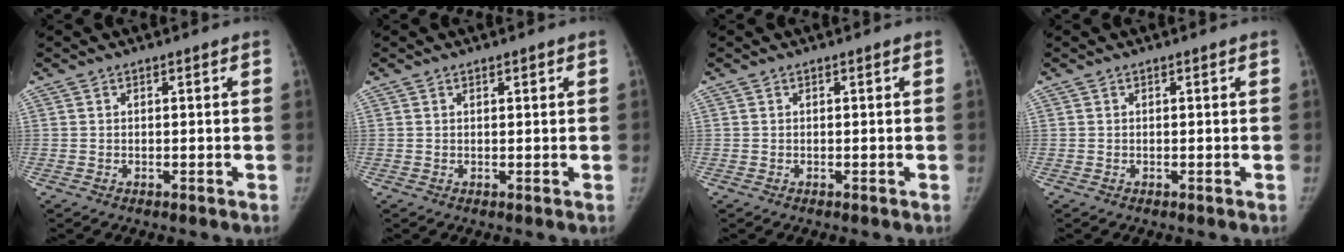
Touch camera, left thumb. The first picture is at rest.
{"total": 1.0, "force": [0.6, 0.3, 0.7], "torque": [-0.008, -0.001, 0.010]}
{"total": 0.0}
{"total": 0.0}